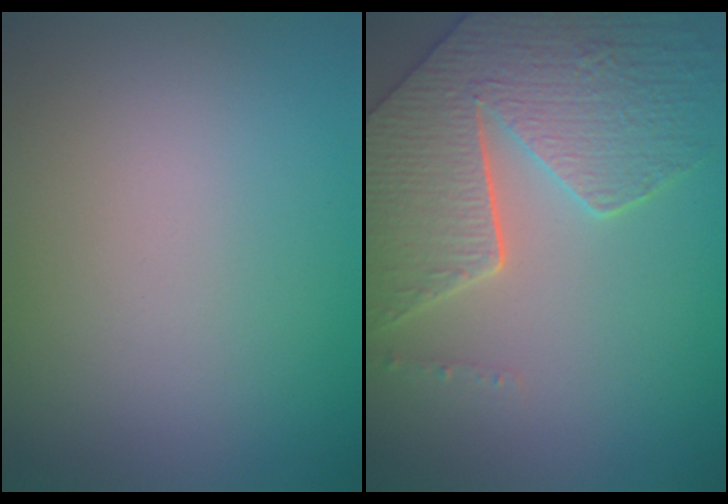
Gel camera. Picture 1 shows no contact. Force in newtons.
{"total": 8.0, "press": 6.1, "slide": 5.2}